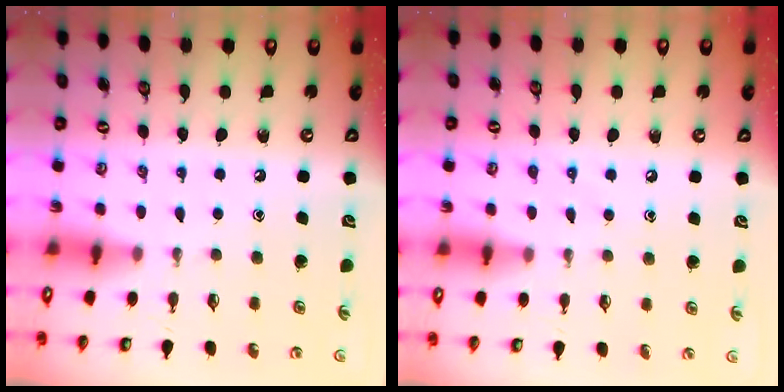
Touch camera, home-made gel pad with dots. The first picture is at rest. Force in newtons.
{"total": 5.4, "press": 5.3, "slide": 0.8}